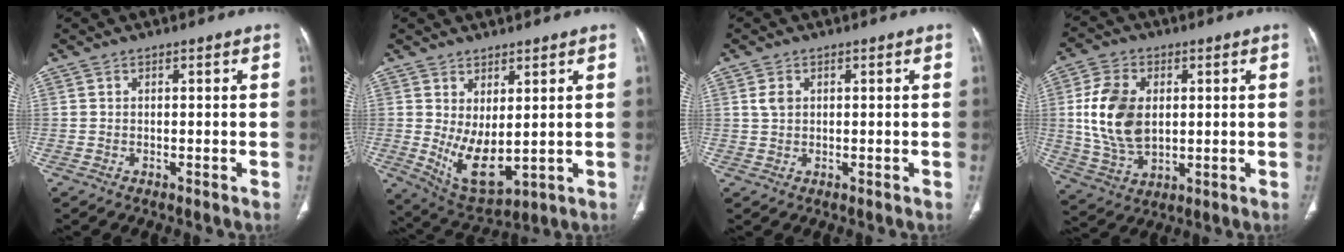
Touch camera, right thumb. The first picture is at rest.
{"total": 9.3, "force": [0.8, 4.6, 8.0], "torque": [-0.132, -0.028, 0.040]}
{"total": 1.9, "force": [0.6, 1.4, 1.2], "torque": [-0.022, -0.002, 0.014]}
{"total": 13.5, "force": [1.7, 8.8, 10.2], "torque": [-0.189, -0.007, 0.038]}